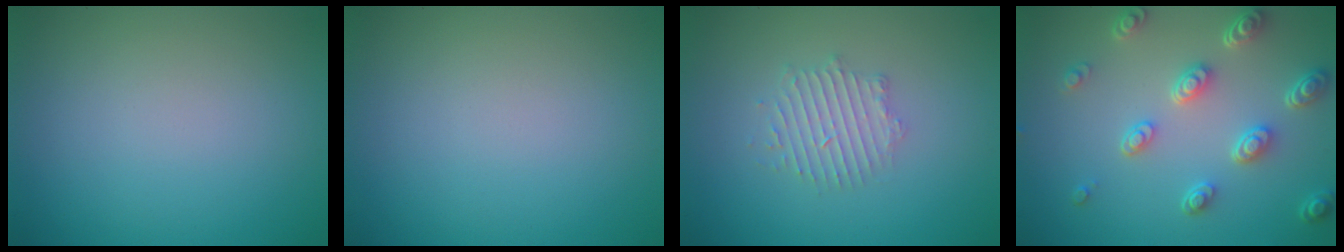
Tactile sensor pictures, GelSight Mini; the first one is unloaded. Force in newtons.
{"total": 0.0}
{"total": 2.4, "press": 2.4, "slide": 0.3}
{"total": 4.7, "press": 3.8, "slide": 2.9}